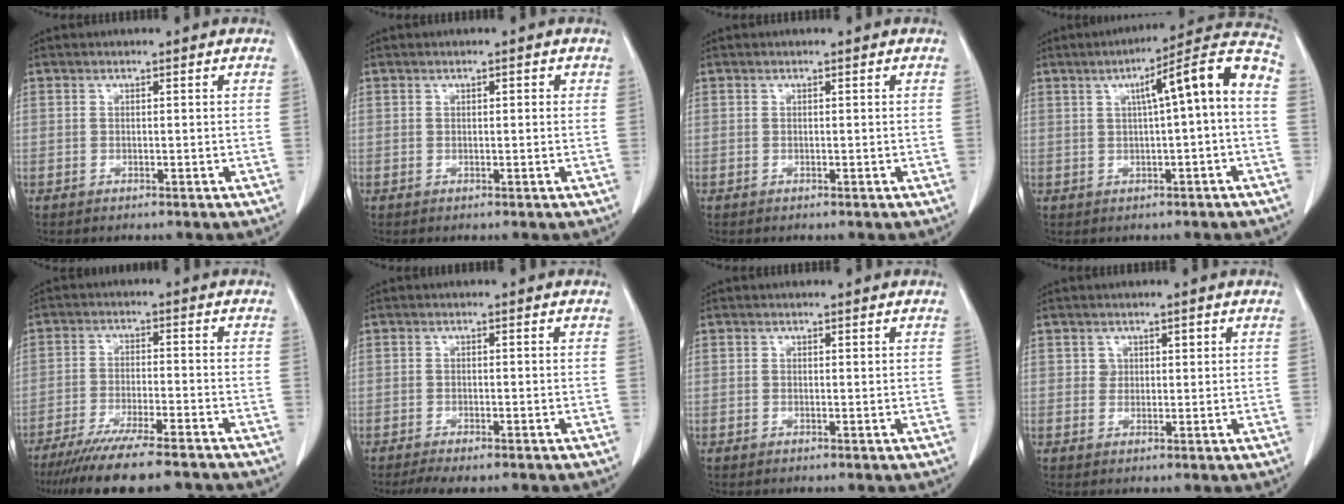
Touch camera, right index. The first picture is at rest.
{"total": 1.1, "force": [0.4, 0.5, 0.9], "torque": [-0.011, 0.002, 0.004]}
{"total": 0.0}
{"total": 10.7, "force": [1.1, 0.1, 10.6], "torque": [-0.148, 0.031, 0.012]}
{"total": 15.2, "force": [-12.9, 1.3, 7.9], "torque": [-0.128, -0.033, -0.201]}
{"total": 4.6, "force": [-3.6, 1.0, 2.6], "torque": [-0.037, -0.010, -0.053]}
{"total": 0.0}
{"total": 1.7, "force": [0.7, 1.4, 0.4], "torque": [0.001, 0.001, 0.009]}